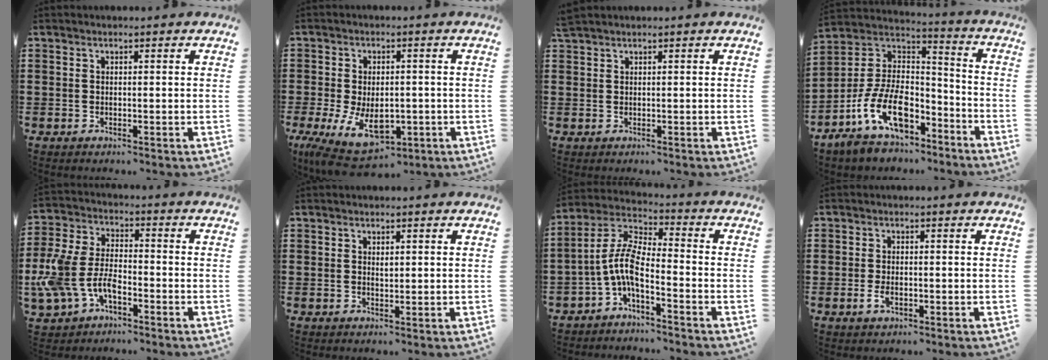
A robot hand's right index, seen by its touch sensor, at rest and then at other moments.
{"total": 9.5, "force": [-3.3, 5.3, 7.2], "torque": [-0.139, -0.003, -0.056]}
{"total": 0.7, "force": [0.6, 0.1, 0.2], "torque": [-0.007, 0.000, 0.012]}
{"total": 13.0, "force": [-6.8, 7.0, 8.6], "torque": [-0.190, 0.016, -0.129]}
{"total": 8.2, "force": [-4.0, 4.2, 5.7], "torque": [-0.163, -0.009, -0.088]}
{"total": 0.9, "force": [0.4, 0.4, 0.7], "torque": [-0.005, 0.000, 0.004]}
{"total": 6.8, "force": [-2.7, 1.9, 5.9], "torque": [-0.151, -0.024, -0.065]}
{"total": 1.7, "force": [-0.7, 0.9, 1.2], "torque": [-0.024, -0.002, -0.011]}